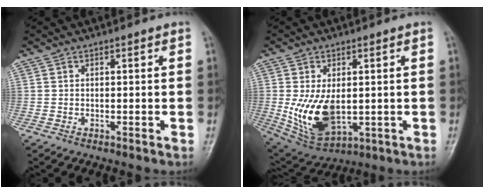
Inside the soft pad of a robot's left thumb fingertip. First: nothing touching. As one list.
[{"total": 11.8, "force": [-0.5, 6.9, 9.5], "torque": [-0.169, -0.016, 0.014]}]